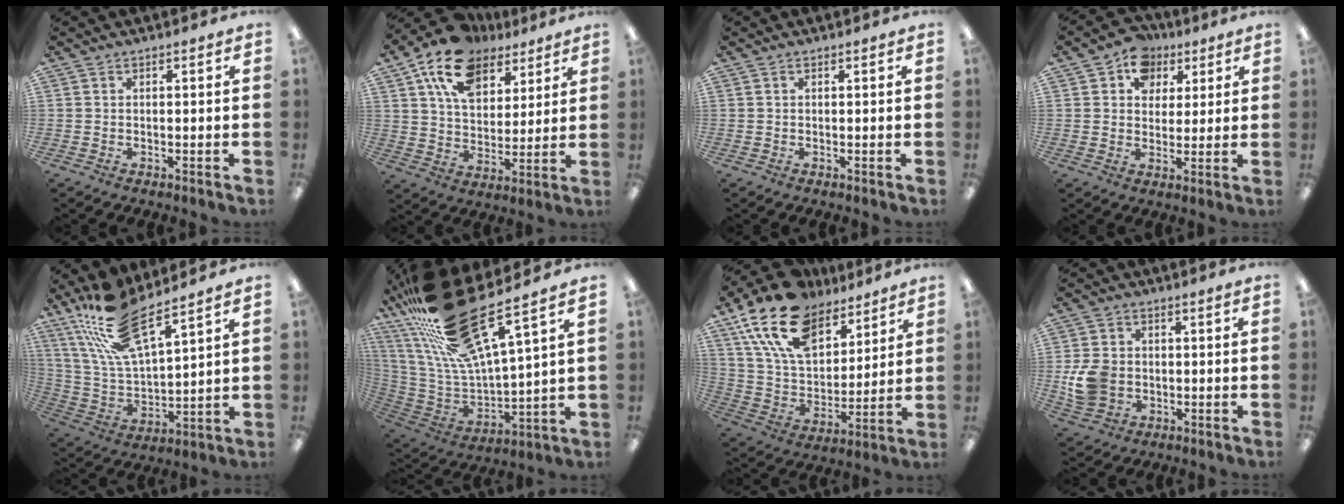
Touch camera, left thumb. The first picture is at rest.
{"total": 16.0, "force": [10.4, 9.7, 7.4], "torque": [-0.136, -0.046, 0.191]}
{"total": 0.0}
{"total": 8.5, "force": [4.3, 6.9, 2.7], "torque": [-0.043, -0.016, 0.075]}
{"total": 17.6, "force": [13.6, 5.1, 9.8], "torque": [-0.213, -0.067, 0.245]}
{"total": 27.3, "force": [18.6, 7.3, 18.6], "torque": [-0.327, -0.123, 0.315]}
{"total": 20.0, "force": [12.7, 11.5, 10.2], "torque": [-0.200, -0.059, 0.235]}
{"total": 9.1, "force": [-0.8, 7.6, 5.0], "torque": [-0.098, 0.014, -0.010]}